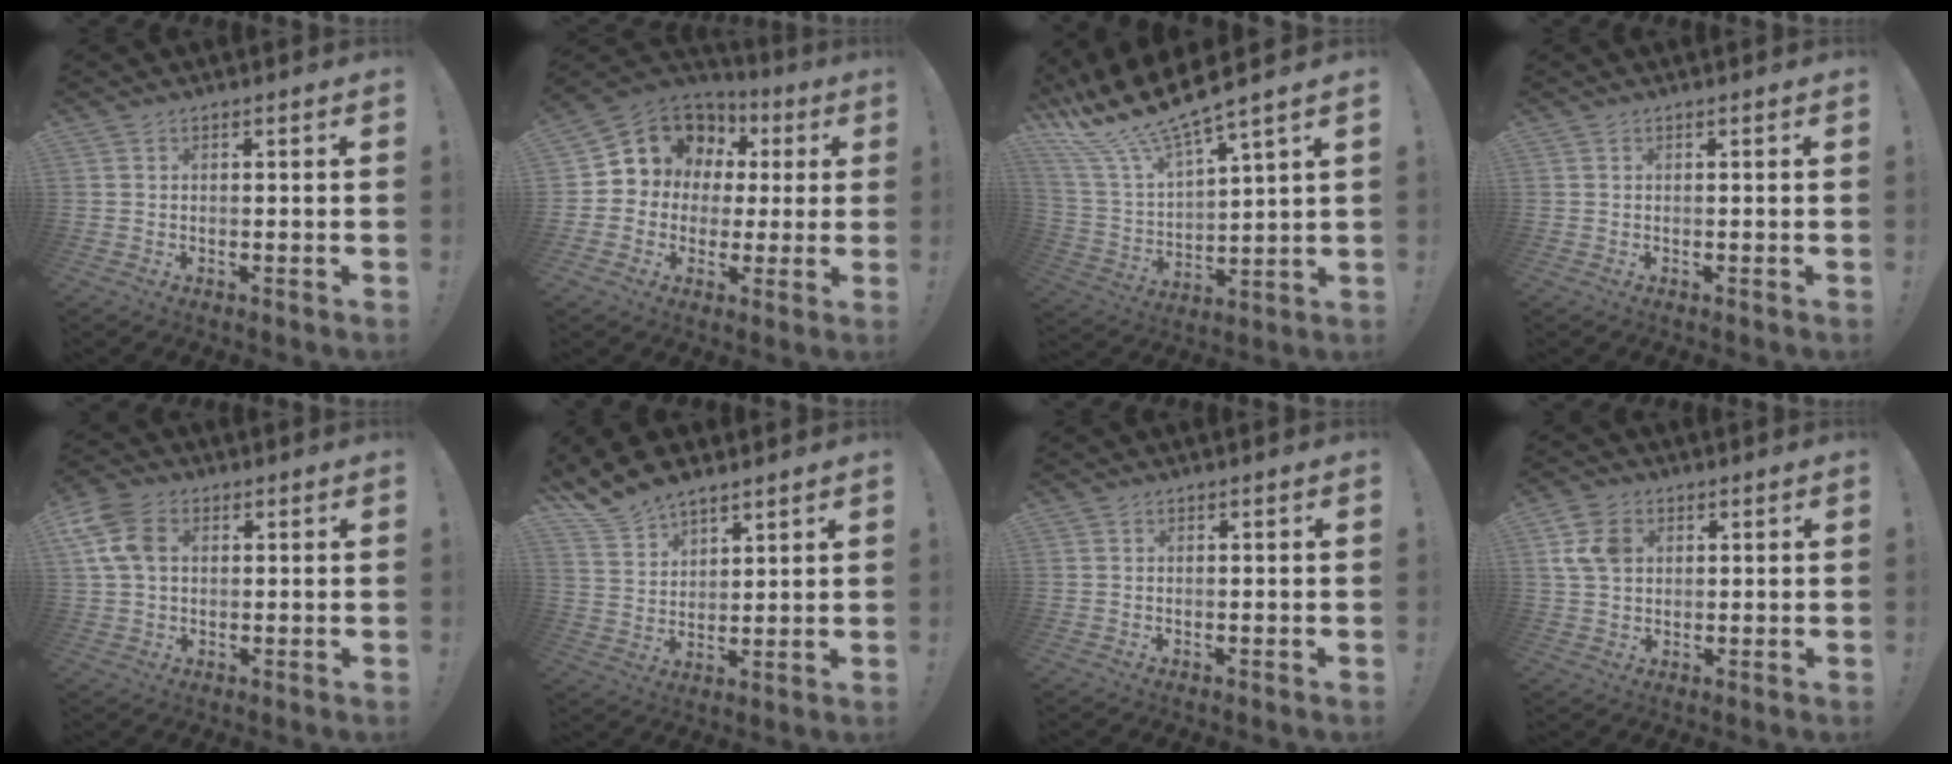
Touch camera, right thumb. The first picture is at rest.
{"total": 10.8, "force": [4.4, 9.2, 3.7], "torque": [-0.053, -0.033, 0.095]}
{"total": 15.3, "force": [13.2, 2.1, 7.4], "torque": [-0.165, -0.101, 0.231]}
{"total": 0.0}
{"total": 10.3, "force": [2.7, 7.2, 6.9], "torque": [-0.135, 0.004, 0.056]}
{"total": 10.9, "force": [9.2, 5.1, 2.8], "torque": [-0.069, -0.061, 0.182]}
{"total": 0.0}
{"total": 8.8, "force": [2.3, 6.9, 4.9], "torque": [-0.091, 0.003, 0.047]}